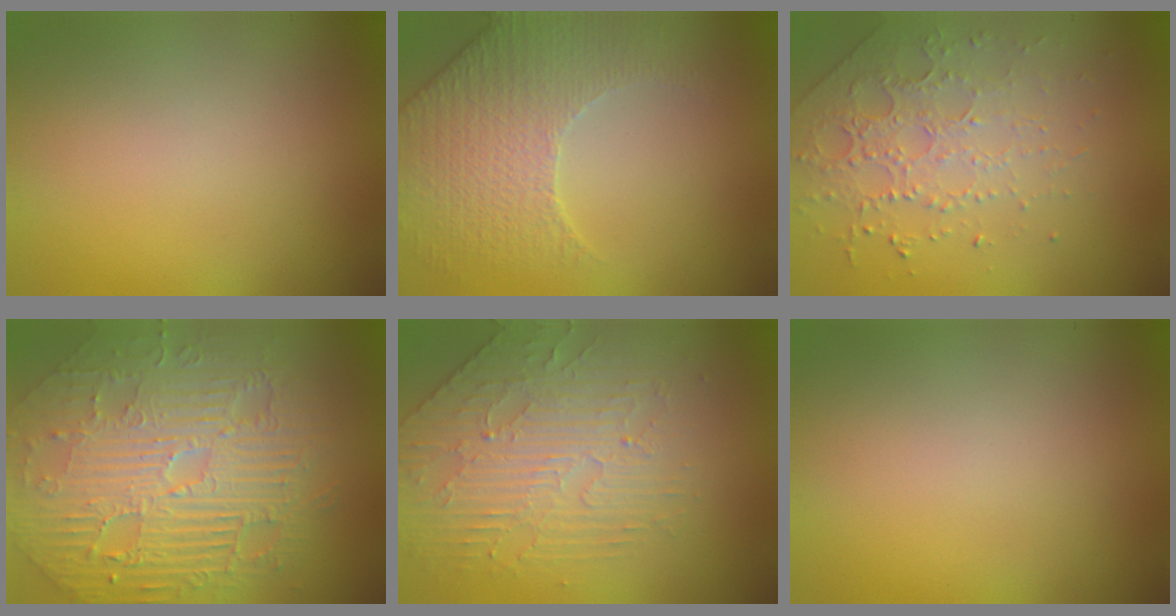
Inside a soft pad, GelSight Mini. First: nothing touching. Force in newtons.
{"total": 3.9, "press": 3.7, "slide": 0.9}
{"total": 4.5, "press": 3.1, "slide": 3.2}
{"total": 11.0, "press": 7.1, "slide": 8.4}
{"total": 3.9, "press": 3.6, "slide": 1.6}
{"total": 0.0}